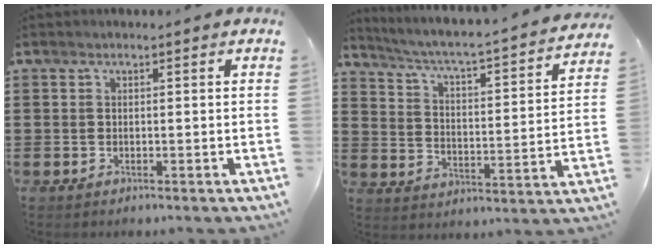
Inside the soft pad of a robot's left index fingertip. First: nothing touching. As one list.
[{"total": 3.0, "force": [2.6, -0.2, 1.5], "torque": [-0.048, -0.035, 0.028]}]